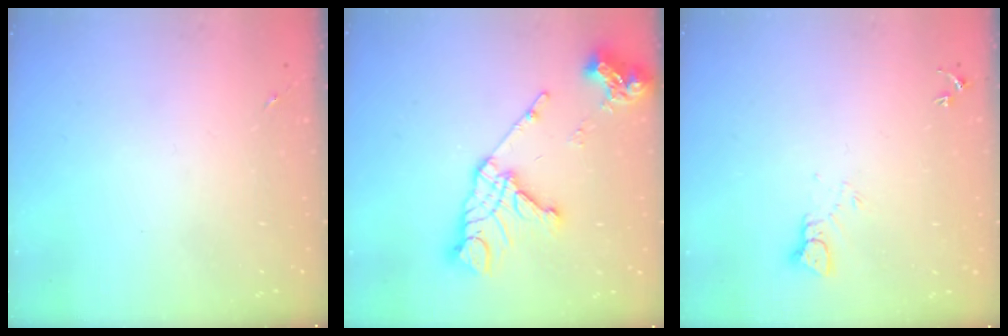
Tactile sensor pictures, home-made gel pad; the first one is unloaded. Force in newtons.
{"total": 17.0, "press": 16.9, "slide": 1.8}
{"total": 3.5, "press": 3.5, "slide": 0.3}